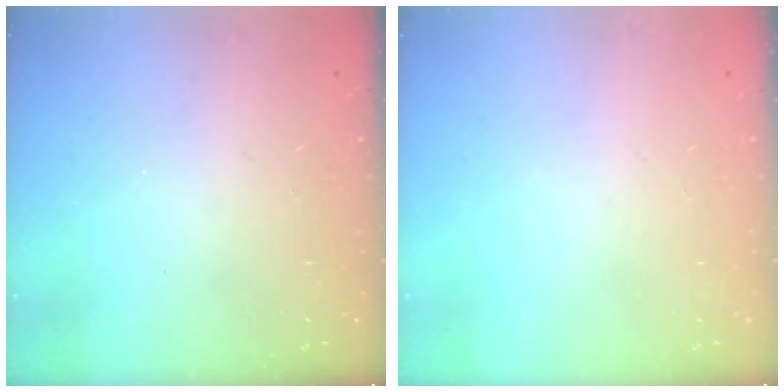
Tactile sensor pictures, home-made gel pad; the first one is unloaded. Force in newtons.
{"total": 0.0}